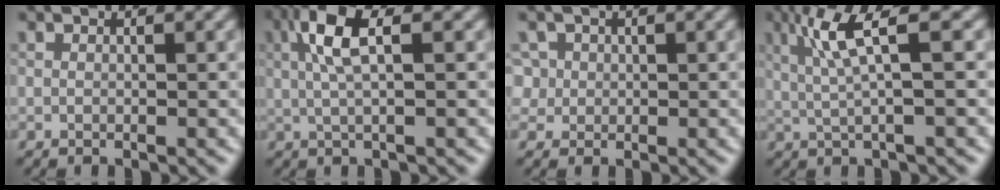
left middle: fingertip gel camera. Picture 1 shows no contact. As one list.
[{"total": 4.3, "force": [0.8, 1.0, 4.1], "torque": [-0.092, 0.011, 0.024]}, {"total": 1.8, "force": [0.7, 1.7, 0.1], "torque": [-0.021, 0.000, 0.036]}, {"total": 4.2, "force": [0.8, 0.2, 4.1], "torque": [-0.090, 0.007, 0.026]}]